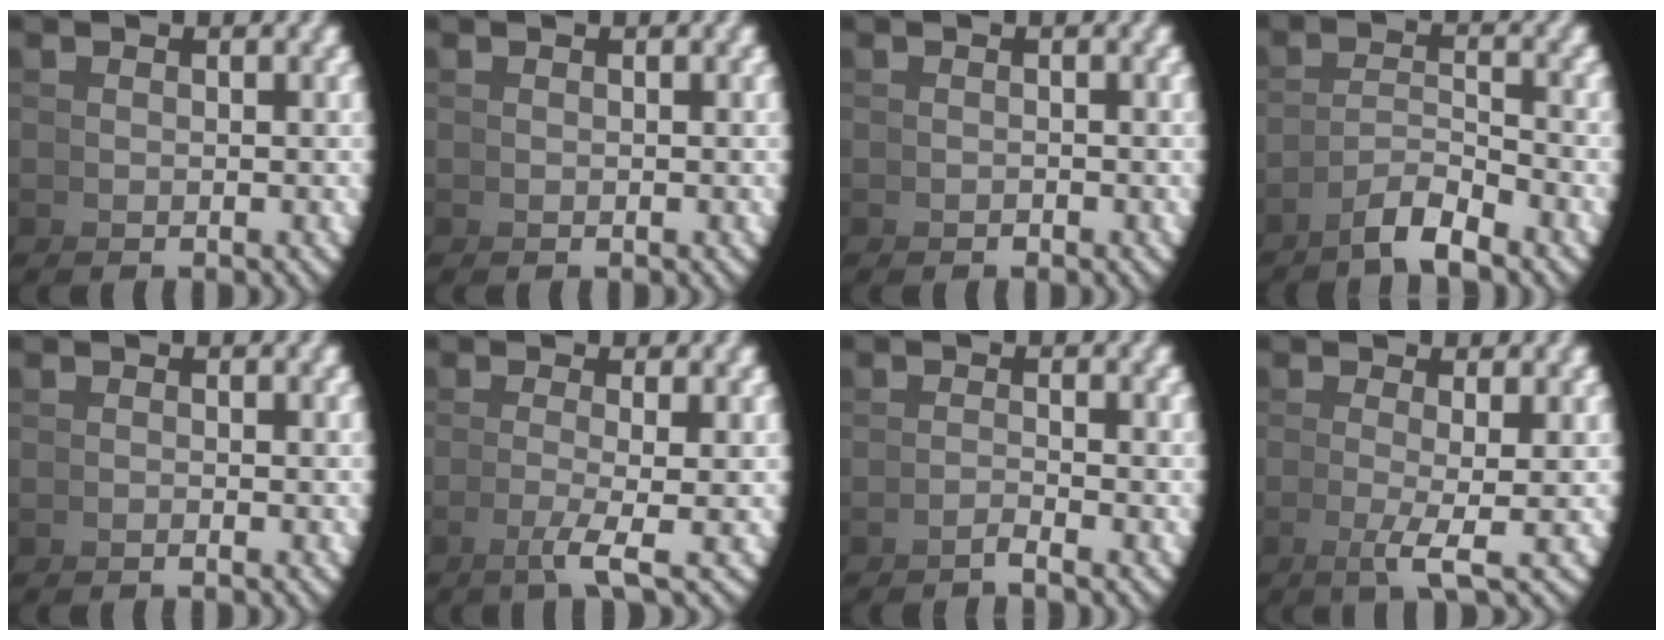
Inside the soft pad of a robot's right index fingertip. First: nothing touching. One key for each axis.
{"total": 0.0}
{"total": 0.7, "fx": -0.4, "fy": -0.4, "fz": -0.3, "tx": 0.011, "ty": -0.002, "tz": -0.007}
{"total": 3.2, "fx": -2.4, "fy": 0.5, "fz": 2.0, "tx": -0.021, "ty": 0.005, "tz": -0.044}
{"total": 0.7, "fx": -0.4, "fy": -0.5, "fz": -0.1, "tx": 0.006, "ty": 0.004, "tz": -0.011}
{"total": 2.8, "fx": -0.6, "fy": -0.4, "fz": 2.7, "tx": -0.052, "ty": -0.010, "tz": -0.004}
{"total": 1.7, "fx": -1.3, "fy": -1.1, "fz": 0.2, "tx": 0.004, "ty": 0.006, "tz": -0.027}
{"total": 2.8, "fx": -0.2, "fy": -0.1, "fz": 2.7, "tx": -0.056, "ty": -0.012, "tz": 0.002}